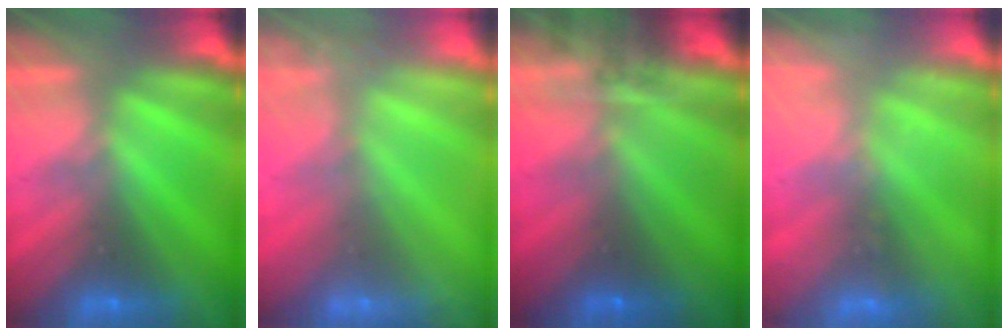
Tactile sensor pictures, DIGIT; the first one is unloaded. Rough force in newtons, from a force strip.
{"total": 2.4}
{"total": 7.9}
{"total": 2.3}